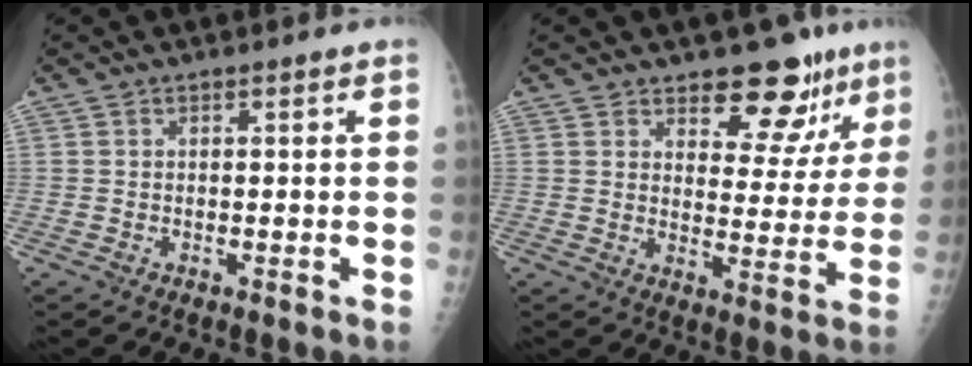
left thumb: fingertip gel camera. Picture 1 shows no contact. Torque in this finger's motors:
{"motor_torque": [1.47, 0.45, 0.63, -0.48, 0.08]}